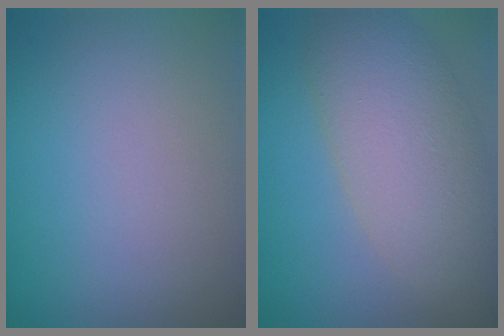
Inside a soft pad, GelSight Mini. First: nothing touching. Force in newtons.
{"total": 7.2, "press": 7.2, "slide": 0.5}